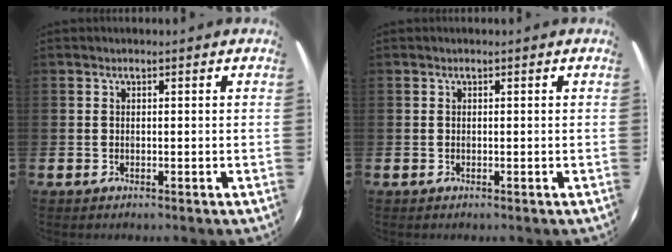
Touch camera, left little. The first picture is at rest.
{"total": 0.0}